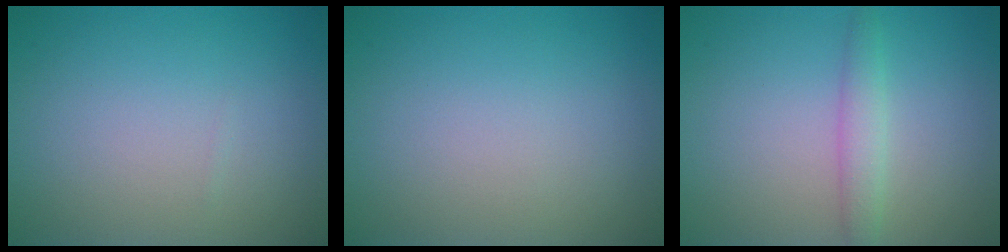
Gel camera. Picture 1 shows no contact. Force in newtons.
{"total": 0.0}
{"total": 1.9, "press": 1.9, "slide": 0.1}